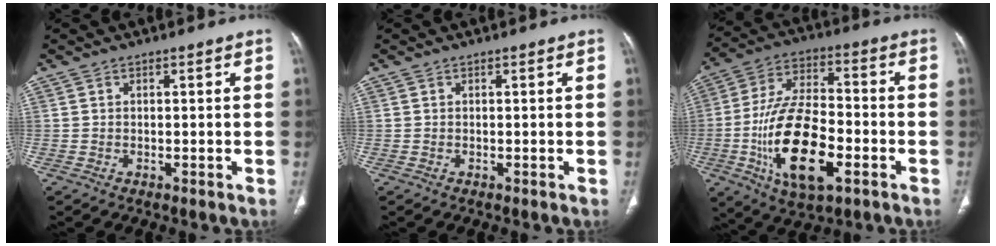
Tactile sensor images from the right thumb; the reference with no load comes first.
{"total": 0.0}
{"total": 19.7, "force": [-5.9, 9.0, 16.5], "torque": [-0.305, 0.020, -0.099]}